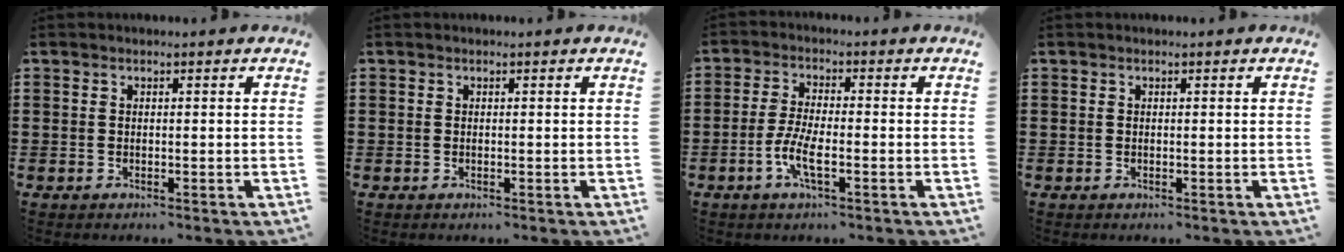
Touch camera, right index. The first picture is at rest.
{"total": 0.0}
{"total": 5.1, "force": [-2.1, 1.3, 4.5], "torque": [-0.102, -0.007, -0.045]}
{"total": 0.0}